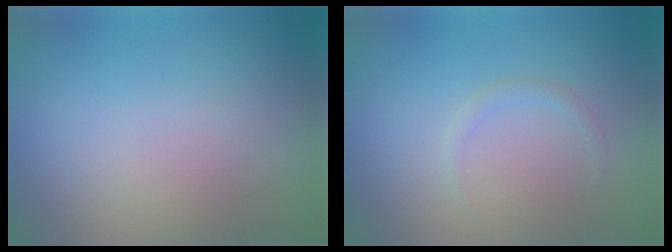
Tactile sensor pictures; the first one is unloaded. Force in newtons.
{"total": 0.7, "press": 0.7, "slide": 0.1}